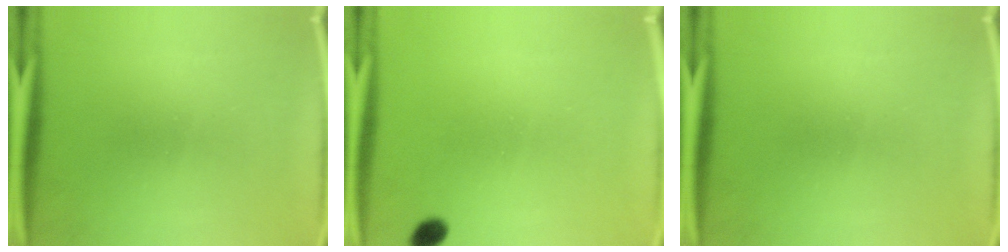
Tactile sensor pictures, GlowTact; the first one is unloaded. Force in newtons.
{"total": 2.1}
{"total": 0.0}